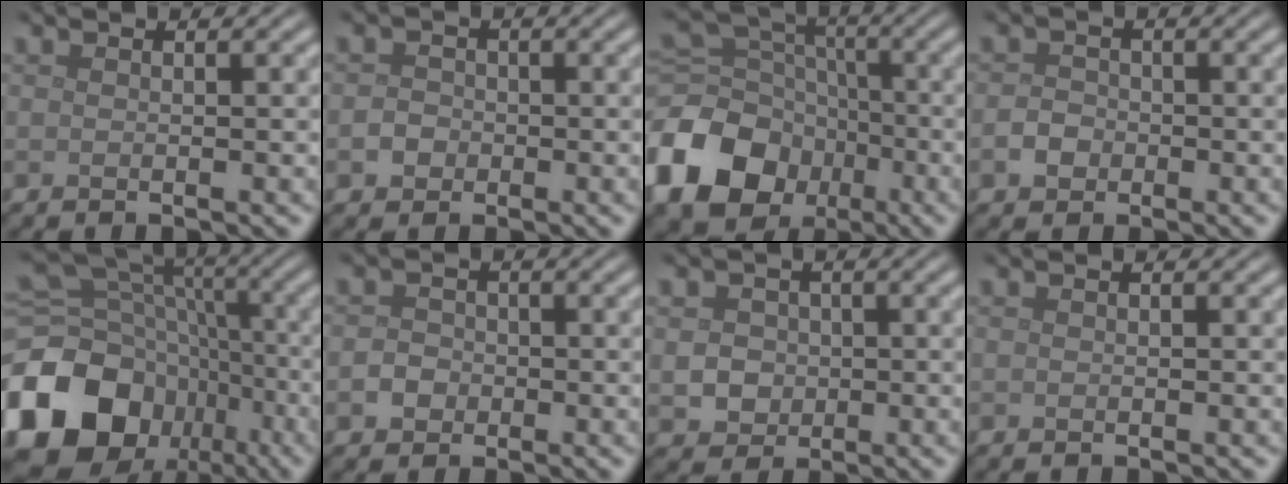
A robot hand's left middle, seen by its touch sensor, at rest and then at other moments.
{"total": 1.6, "force": [-0.4, 1.4, 0.6], "torque": [0.001, 0.000, -0.014]}
{"total": 14.7, "force": [-6.7, 11.3, 6.6], "torque": [-0.182, -0.030, -0.125]}
{"total": 1.7, "force": [-0.6, 1.4, 0.7], "torque": [-0.010, 0.001, -0.016]}
{"total": 17.5, "force": [-7.8, 13.7, 7.6], "torque": [-0.195, -0.018, -0.124]}
{"total": 1.7, "force": [-0.5, 1.5, 0.6], "torque": [0.000, 0.000, -0.015]}
{"total": 3.1, "force": [0.1, 2.8, 1.2], "torque": [-0.016, 0.004, -0.002]}
{"total": 0.0}